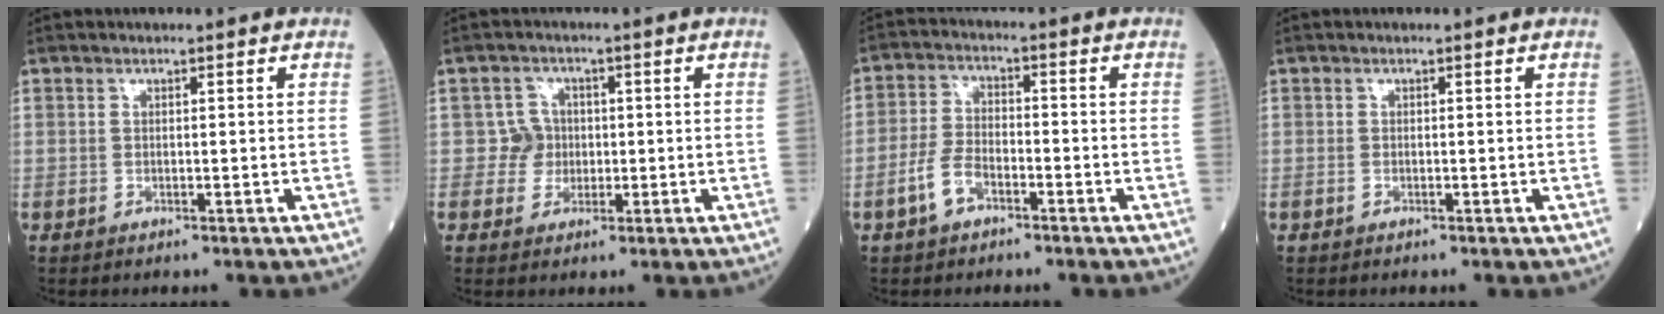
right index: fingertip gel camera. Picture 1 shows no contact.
{"total": 3.7, "force": [-0.1, 3.7, 0.1], "torque": [0.012, 0.008, -0.002]}
{"total": 5.0, "force": [-2.8, 2.6, 3.4], "torque": [-0.076, 0.007, -0.055]}
{"total": 0.0}